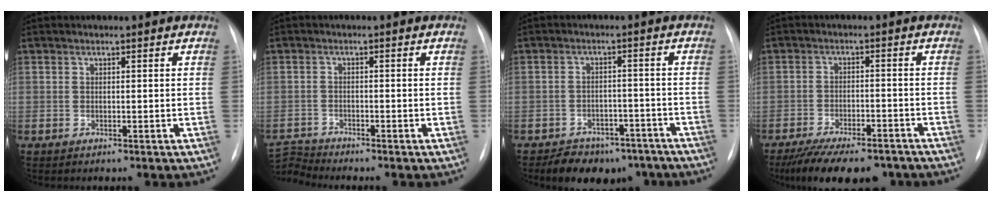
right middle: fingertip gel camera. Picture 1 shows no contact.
{"total": 3.9, "force": [-3.8, -0.7, -0.8], "torque": [0.012, -0.007, -0.072]}
{"total": 10.2, "force": [-8.0, 5.5, 3.0], "torque": [-0.031, 0.016, -0.104]}
{"total": 15.1, "force": [-12.1, 5.1, 7.4], "torque": [-0.133, -0.010, -0.173]}